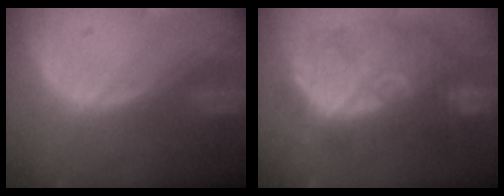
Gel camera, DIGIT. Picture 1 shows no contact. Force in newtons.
{"total": 10.5, "press": 10.2, "slide": 2.6}